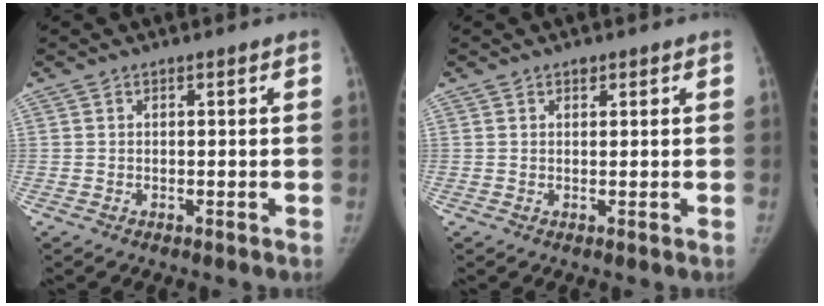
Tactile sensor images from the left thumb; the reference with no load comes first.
{"total": 1.0, "force": [0.7, 0.6, 0.3], "torque": [0.001, -0.004, 0.009]}